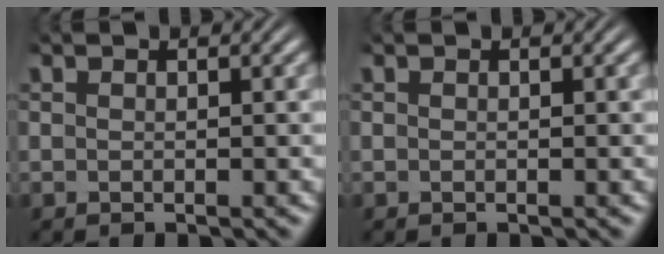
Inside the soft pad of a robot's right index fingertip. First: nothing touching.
{"total": 0.0}